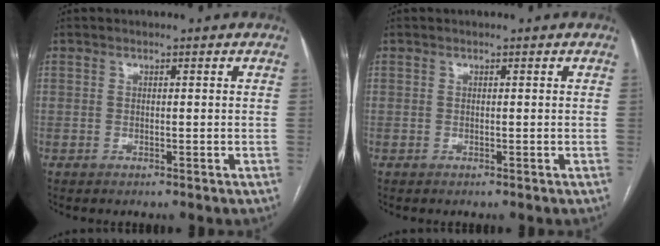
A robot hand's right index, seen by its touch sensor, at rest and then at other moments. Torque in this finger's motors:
{"motor_torque": [0.00, 0.00, 0.00, 0.00]}